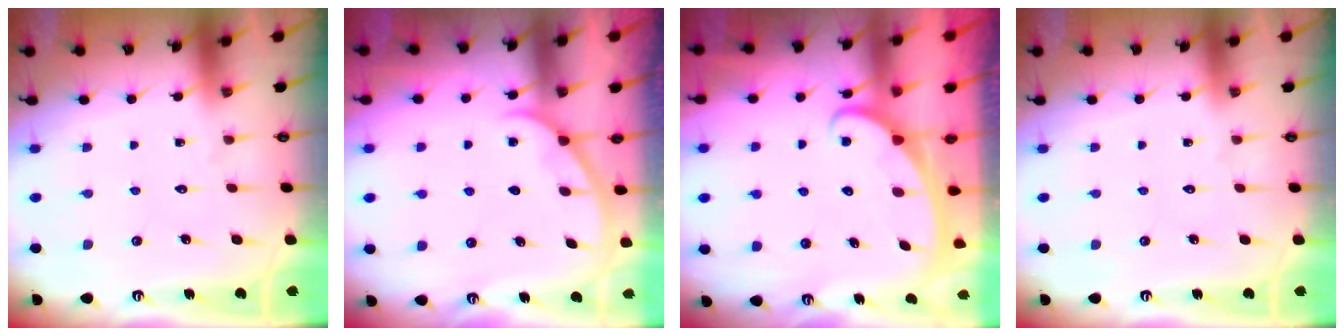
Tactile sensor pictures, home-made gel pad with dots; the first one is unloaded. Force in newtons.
{"total": 1.9, "press": 1.9, "slide": 0.2}
{"total": 2.3, "press": 2.3, "slide": 0.4}
{"total": 0.0}